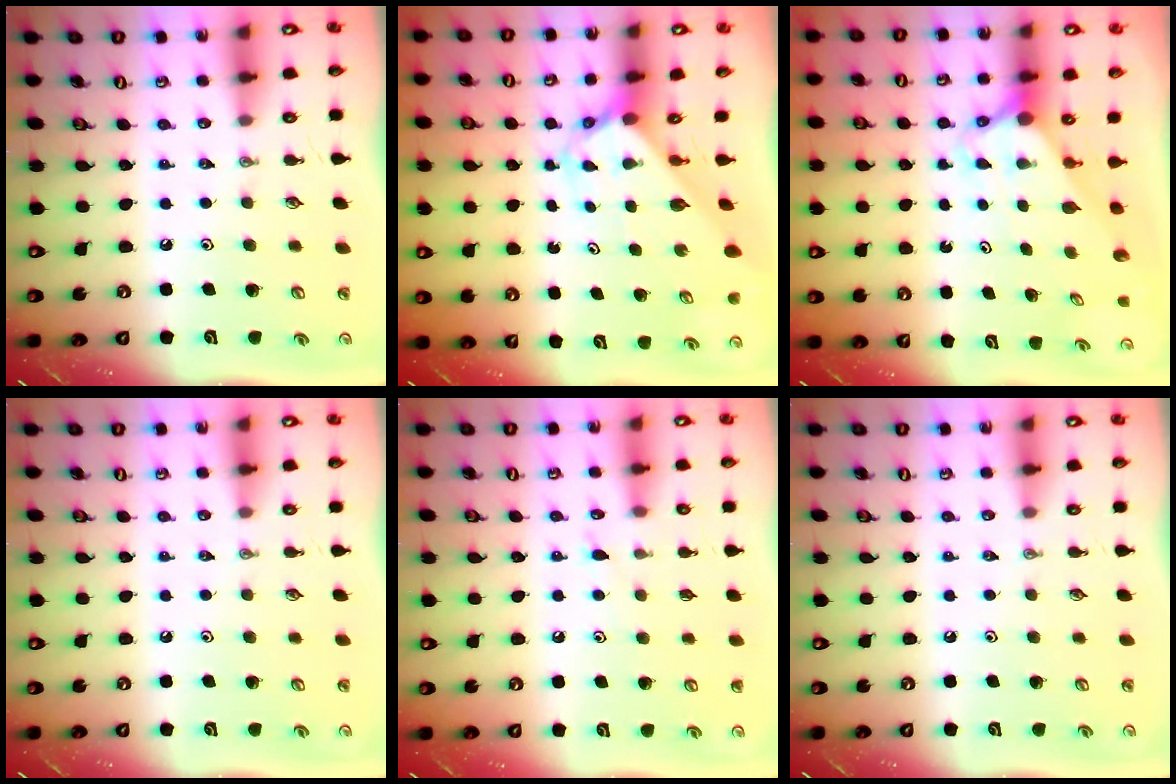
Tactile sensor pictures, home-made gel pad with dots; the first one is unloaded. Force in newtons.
{"total": 2.5, "press": 2.5, "slide": 0.2}
{"total": 2.7, "press": 2.7, "slide": 0.0}
{"total": 0.0}
{"total": 4.6, "press": 4.6, "slide": 0.4}
{"total": 0.0}